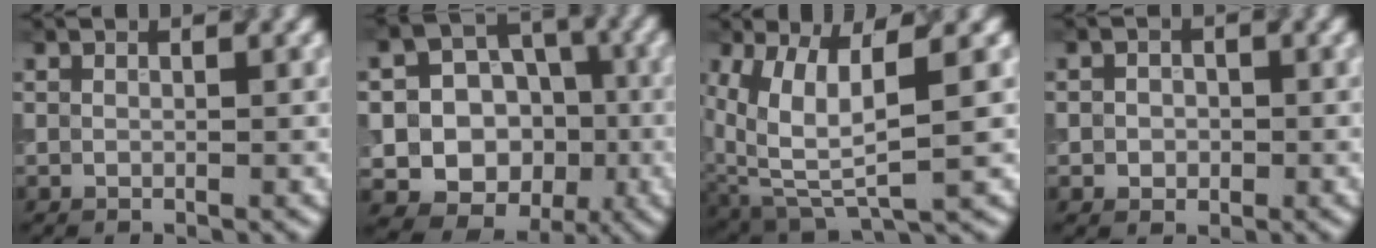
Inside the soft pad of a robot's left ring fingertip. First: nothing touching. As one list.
[{"total": 13.2, "force": [-3.2, 12.0, 4.6], "torque": [-0.069, -0.009, -0.055]}, {"total": 8.2, "force": [1.4, 3.4, 7.4], "torque": [-0.163, -0.012, 0.030]}, {"total": 1.7, "force": [-0.2, 1.5, 0.7], "torque": [0.001, -0.004, -0.008]}]